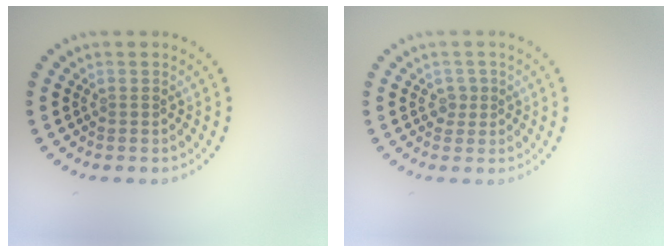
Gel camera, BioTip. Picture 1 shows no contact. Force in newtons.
{"total": 1.1, "press": 0.9, "slide": 0.7}